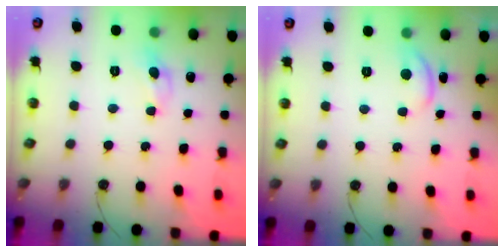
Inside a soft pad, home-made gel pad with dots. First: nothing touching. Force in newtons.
{"total": 1.3, "press": 1.3, "slide": 0.3}